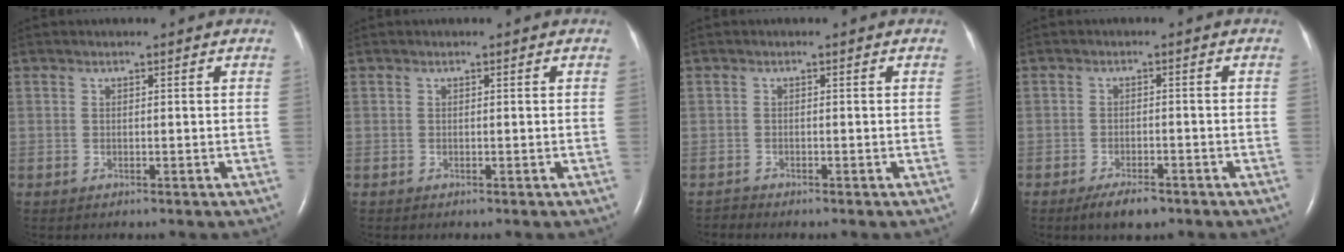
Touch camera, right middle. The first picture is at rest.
{"total": 0.0}
{"total": 0.7, "force": [-0.6, -0.1, -0.3], "torque": [-0.001, -0.007, -0.012]}
{"total": 3.9, "force": [-2.8, 1.2, 2.5], "torque": [-0.051, -0.004, -0.045]}